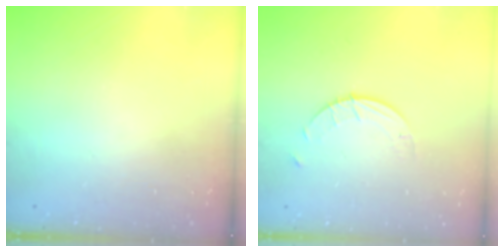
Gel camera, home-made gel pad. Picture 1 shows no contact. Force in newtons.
{"total": 2.6, "press": 2.6, "slide": 0.2}